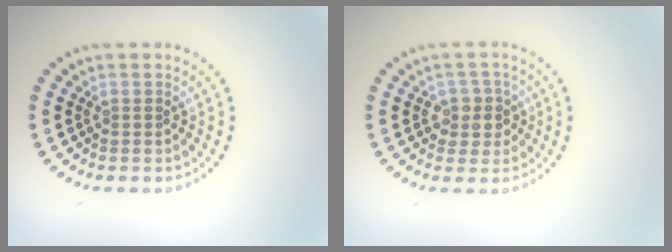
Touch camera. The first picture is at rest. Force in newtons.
{"total": 2.2, "press": 2.1, "slide": 0.8}